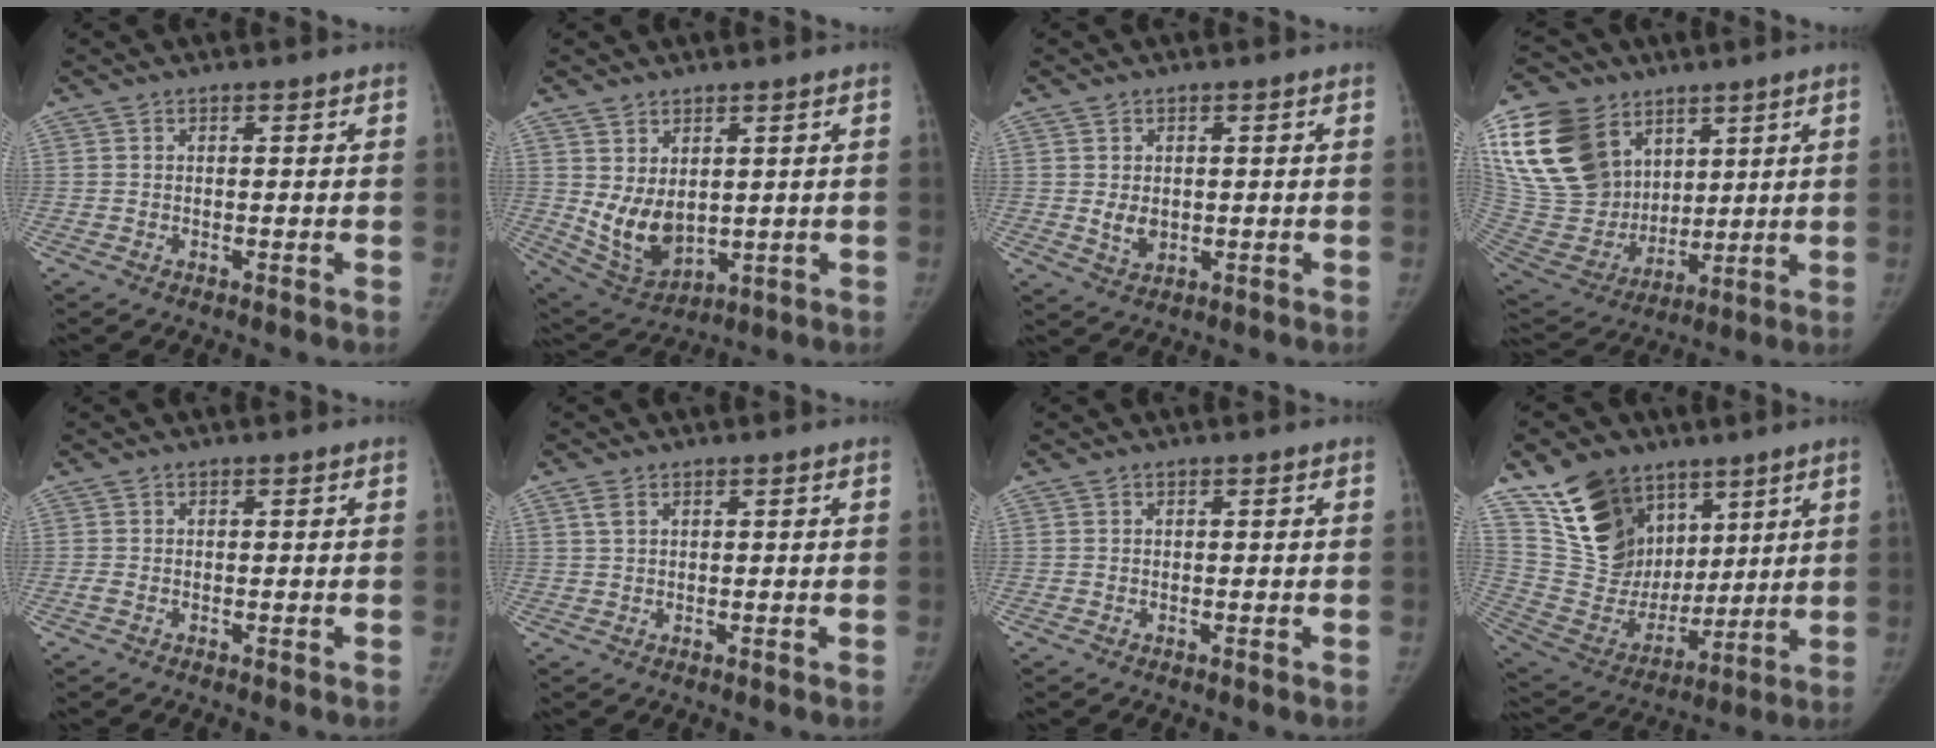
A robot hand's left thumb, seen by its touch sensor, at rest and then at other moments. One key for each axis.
{"total": 8.6, "fx": 1.2, "fy": 5.7, "fz": 6.4, "tx": -0.099, "ty": -0.027, "tz": 0.048}
{"total": 3.1, "fx": 0.0, "fy": 2.3, "fz": 2.0, "tx": -0.027, "ty": -0.015, "tz": 0.008}
{"total": 25.9, "fx": 11.2, "fy": 18.8, "fz": 13.9, "tx": -0.296, "ty": -0.007, "tz": 0.228}
{"total": 0.8, "fx": -0.4, "fy": 0.4, "fz": 0.6, "tx": -0.019, "ty": -0.004, "tz": -0.009}
{"total": 1.7, "fx": 0.9, "fy": 0.9, "fz": 1.2, "tx": -0.030, "ty": 0.005, "tz": 0.022}
{"total": 0.0}
{"total": 19.7, "fx": 11.5, "fy": 13.1, "fz": 9.1, "tx": -0.123, "ty": -0.050, "tz": 0.228}